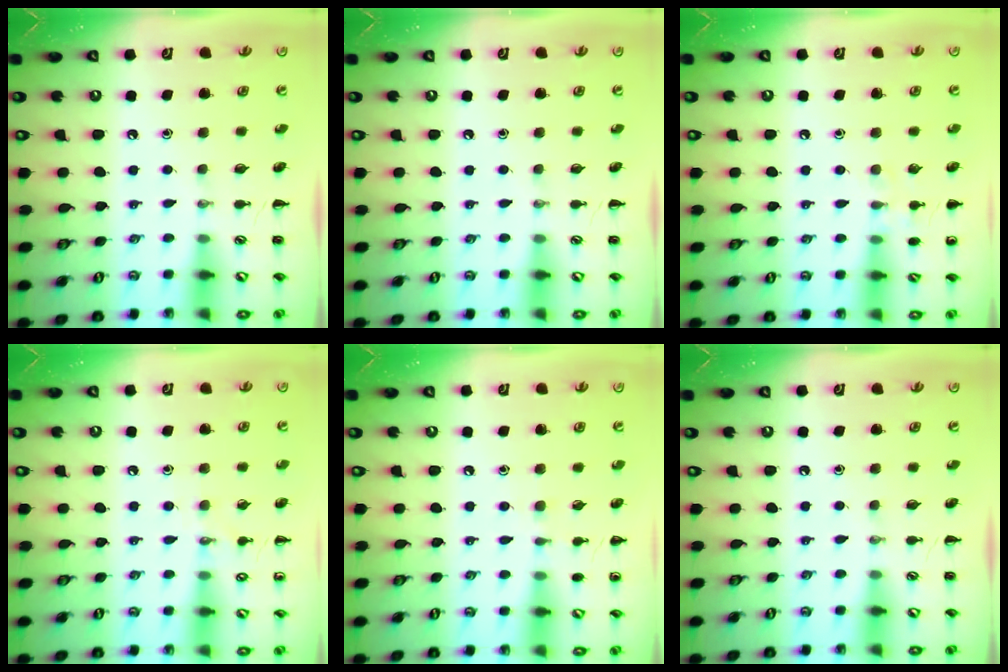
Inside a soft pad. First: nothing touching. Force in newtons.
{"total": 0.0}
{"total": 5.6, "press": 5.4, "slide": 1.7}
{"total": 6.2, "press": 6.0, "slide": 1.8}
{"total": 5.4, "press": 5.1, "slide": 1.7}
{"total": 0.0}